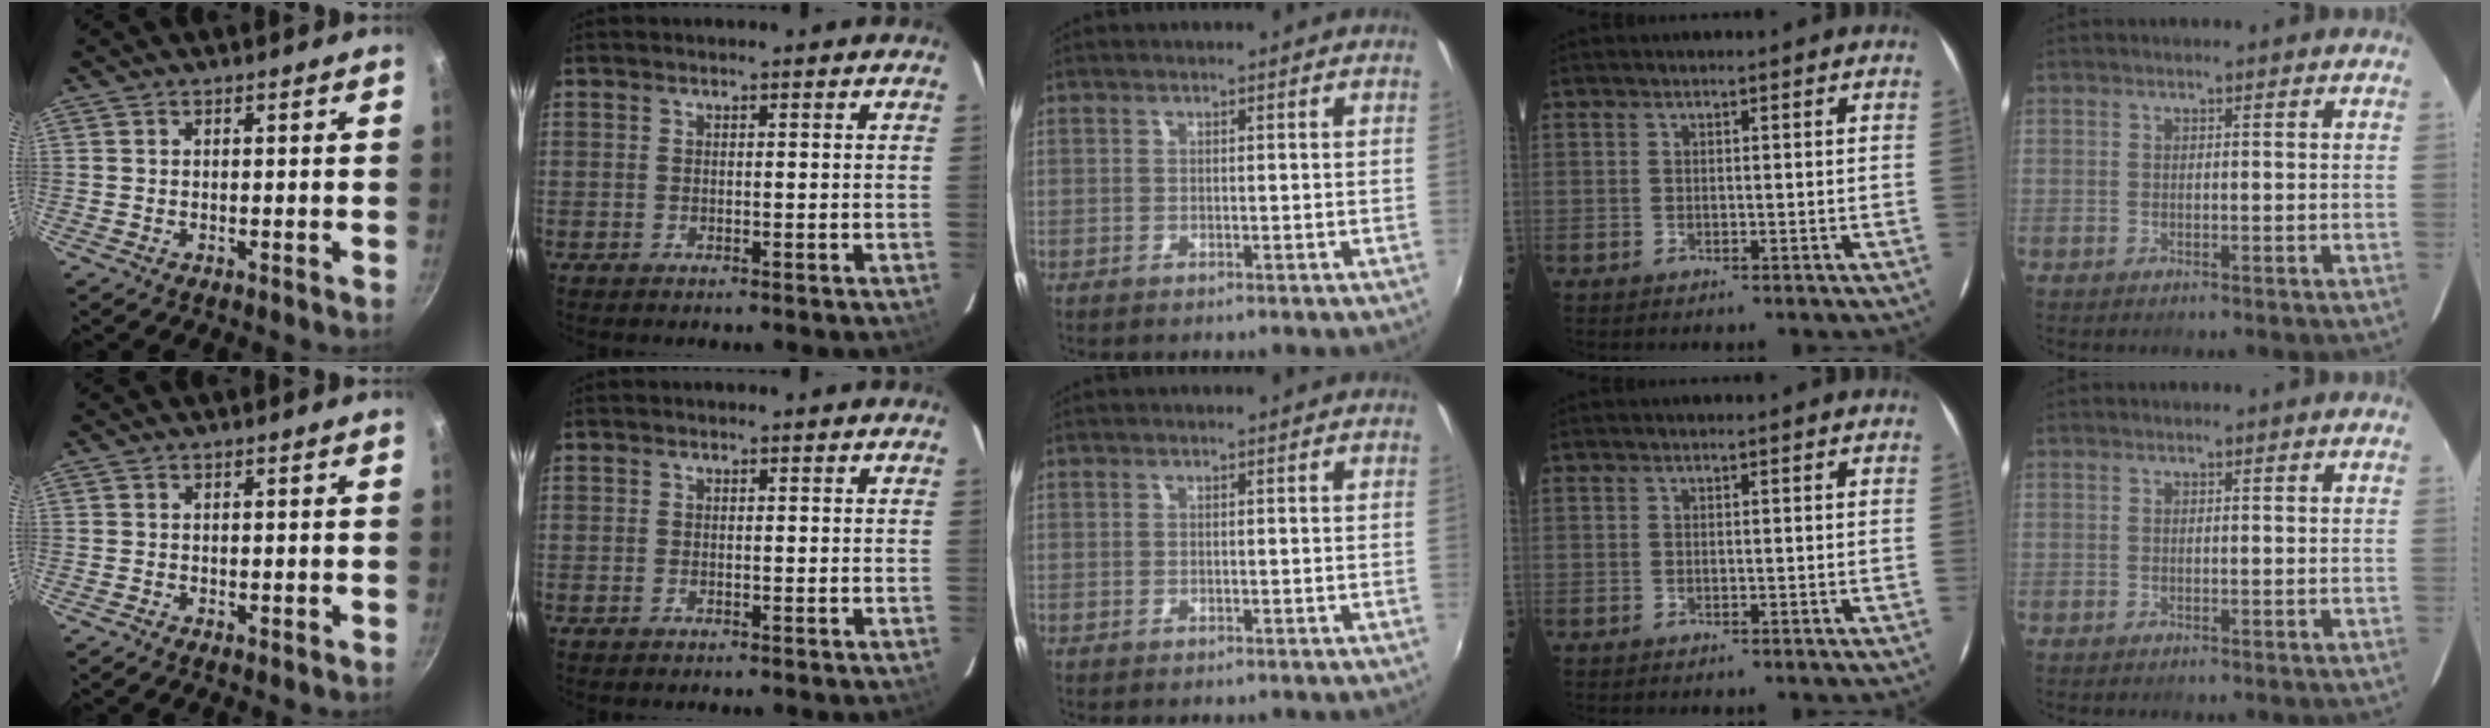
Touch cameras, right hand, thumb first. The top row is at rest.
{"thumb": {"total": 0.7, "force": [-0.4, 0.4, 0.5], "torque": [-0.006, 0.000, -0.006]}, "index": {"total": 0.6, "force": [-0.4, 0.3, 0.2], "torque": [-0.004, -0.002, -0.008]}}